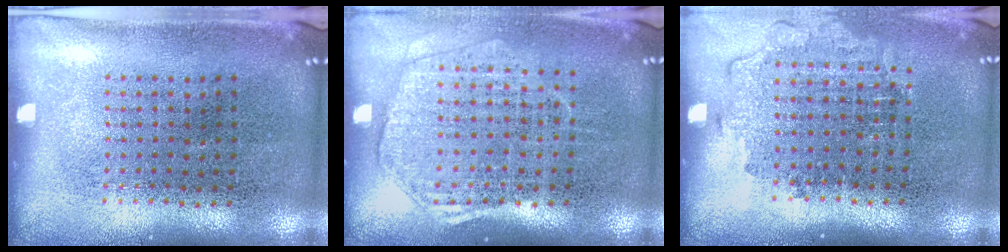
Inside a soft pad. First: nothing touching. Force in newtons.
{"total": 1.7, "press": 1.6, "slide": 0.7}
{"total": 1.1, "press": 1.0, "slide": 0.5}